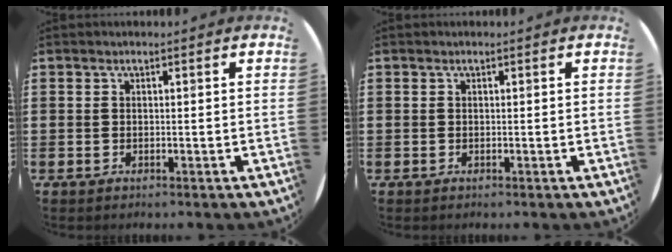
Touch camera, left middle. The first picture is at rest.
{"total": 0.0}